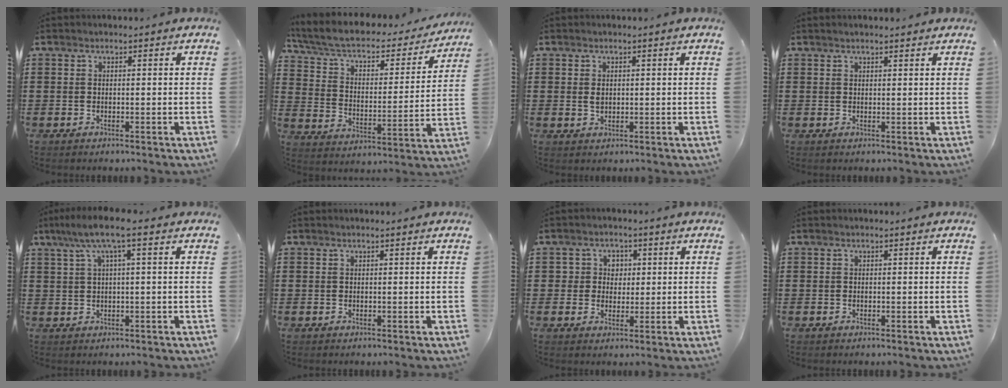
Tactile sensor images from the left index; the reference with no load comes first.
{"total": 5.5, "force": [3.6, 2.7, 3.1], "torque": [-0.077, -0.025, 0.058]}
{"total": 1.4, "force": [0.3, 0.8, 1.1], "torque": [-0.024, 0.005, 0.006]}
{"total": 1.1, "force": [0.9, 0.0, 0.5], "torque": [-0.010, 0.000, 0.018]}
{"total": 5.5, "force": [1.6, 0.7, 5.2], "torque": [-0.111, 0.004, 0.022]}
{"total": 0.0}
{"total": 3.2, "force": [0.6, 3.1, 0.7], "torque": [-0.031, 0.011, 0.005]}
{"total": 0.0}